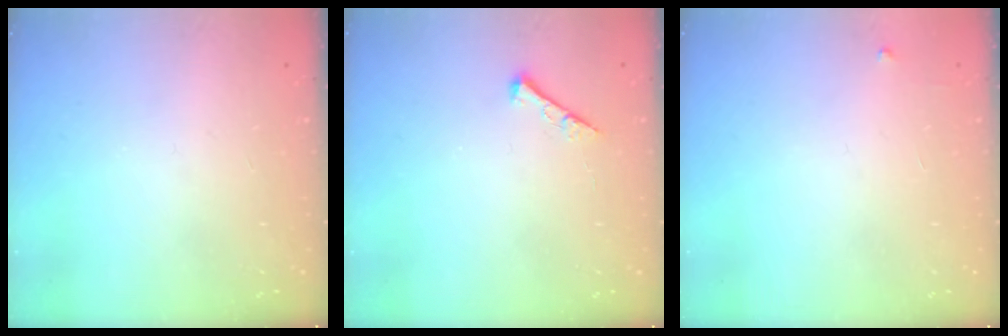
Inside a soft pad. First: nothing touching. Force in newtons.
{"total": 3.9, "press": 3.9, "slide": 0.5}
{"total": 2.6, "press": 2.6, "slide": 0.4}